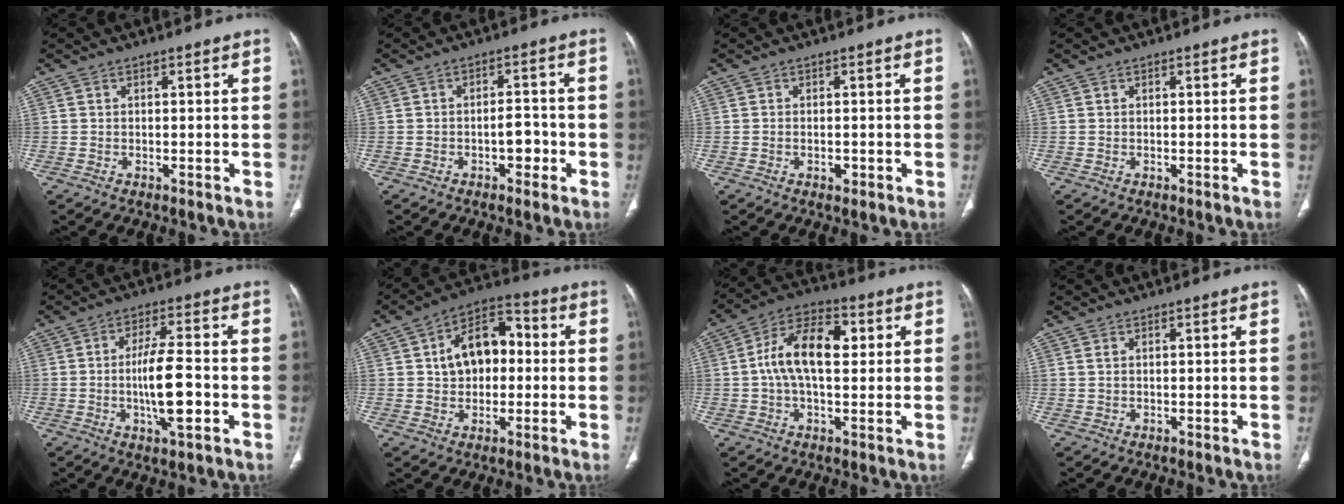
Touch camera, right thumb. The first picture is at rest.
{"total": 4.2, "force": [-1.6, 2.2, 3.2], "torque": [-0.035, 0.016, -0.022]}
{"total": 1.4, "force": [-0.5, 0.9, 0.9], "torque": [-0.014, 0.001, -0.006]}
{"total": 0.0}
{"total": 10.2, "force": [-2.0, 2.9, 9.6], "torque": [-0.170, 0.010, -0.035]}
{"total": 12.6, "force": [1.2, 8.4, 9.3], "torque": [-0.117, 0.030, 0.012]}
{"total": 12.6, "force": [1.6, 6.8, 10.5], "torque": [-0.187, 0.026, 0.022]}
{"total": 0.9, "force": [0.5, 0.4, 0.6], "torque": [-0.016, 0.007, 0.013]}